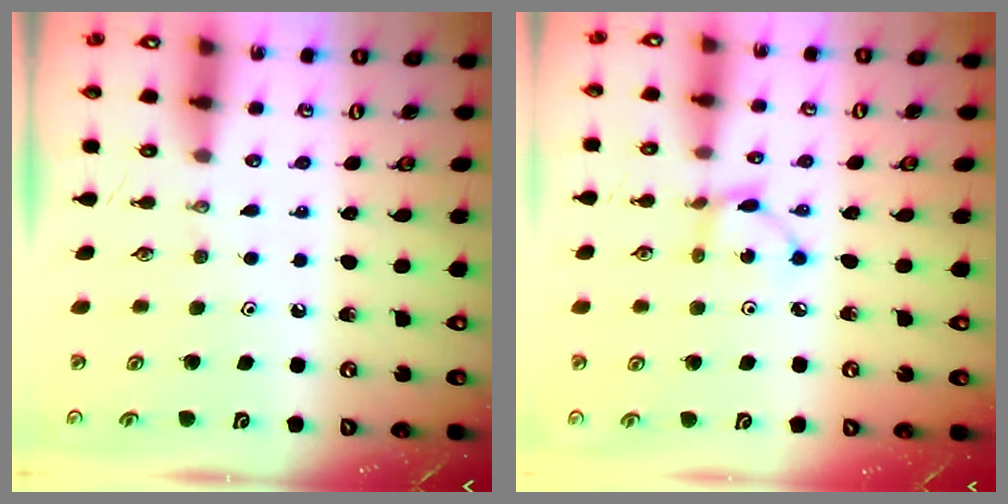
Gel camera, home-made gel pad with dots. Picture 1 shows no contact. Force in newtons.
{"total": 2.8, "press": 2.8, "slide": 0.1}